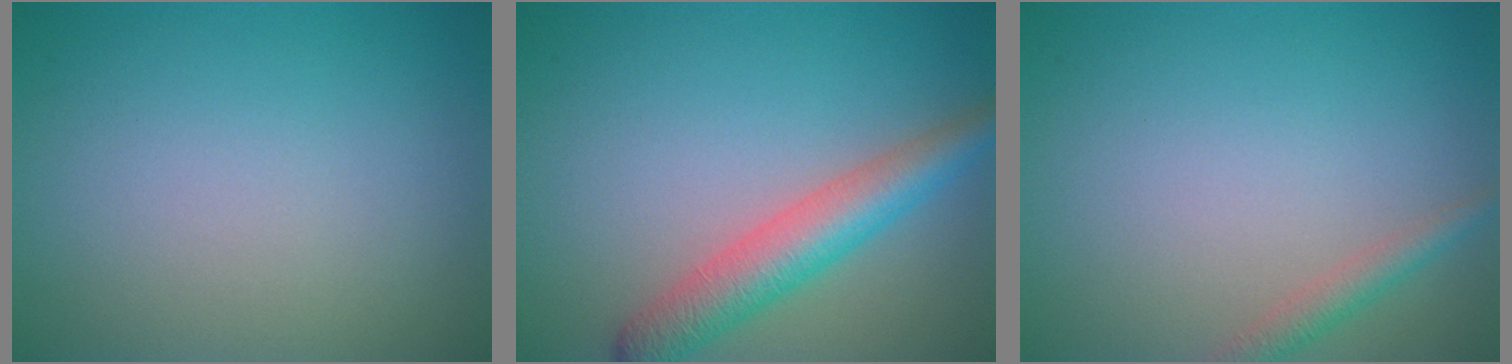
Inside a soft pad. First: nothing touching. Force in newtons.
{"total": 4.9, "press": 4.9, "slide": 0.2}
{"total": 1.8, "press": 1.8, "slide": 0.1}